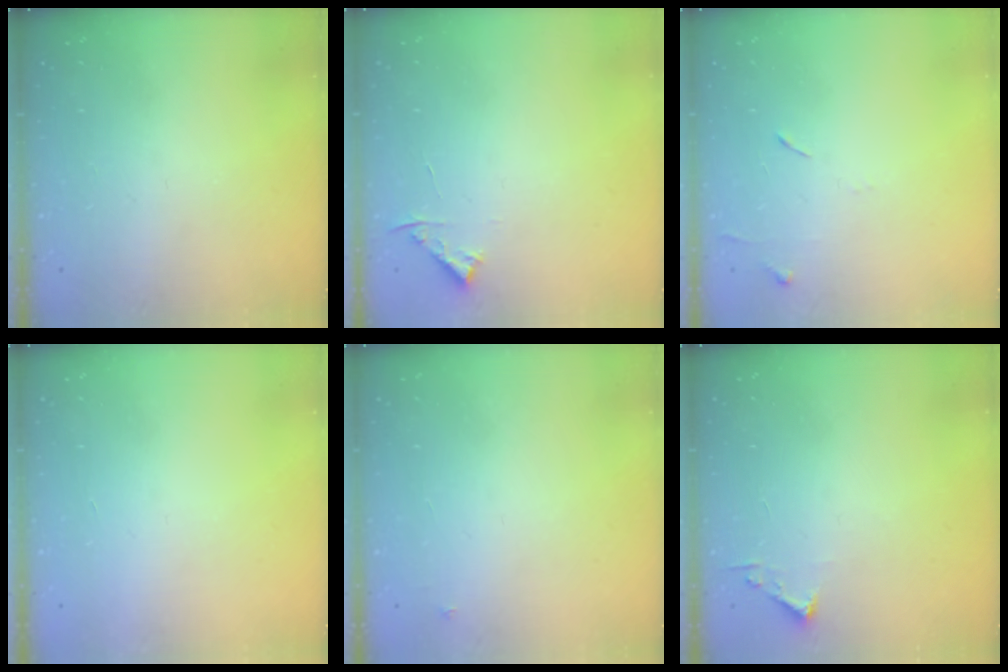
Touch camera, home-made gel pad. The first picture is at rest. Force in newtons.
{"total": 3.4, "press": 3.4, "slide": 0.4}
{"total": 5.4, "press": 5.4, "slide": 0.7}
{"total": 1.7, "press": 1.7, "slide": 0.1}
{"total": 3.4, "press": 3.3, "slide": 0.4}
{"total": 2.4, "press": 2.4, "slide": 0.3}